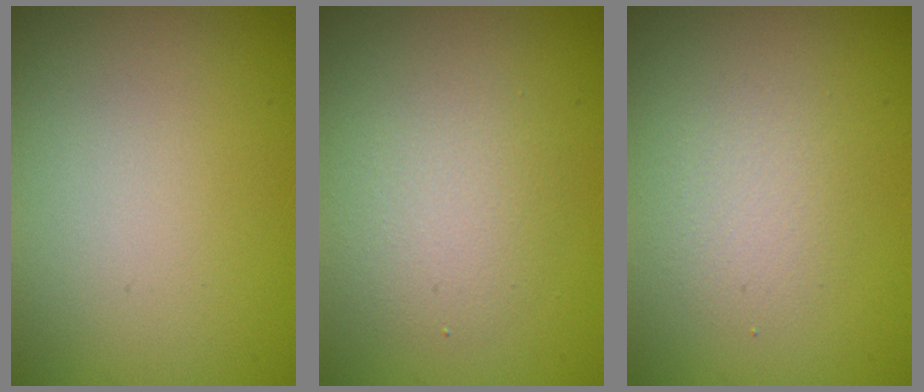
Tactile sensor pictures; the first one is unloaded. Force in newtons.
{"total": 2.9, "press": 2.9, "slide": 0.2}
{"total": 2.2, "press": 2.1, "slide": 0.2}